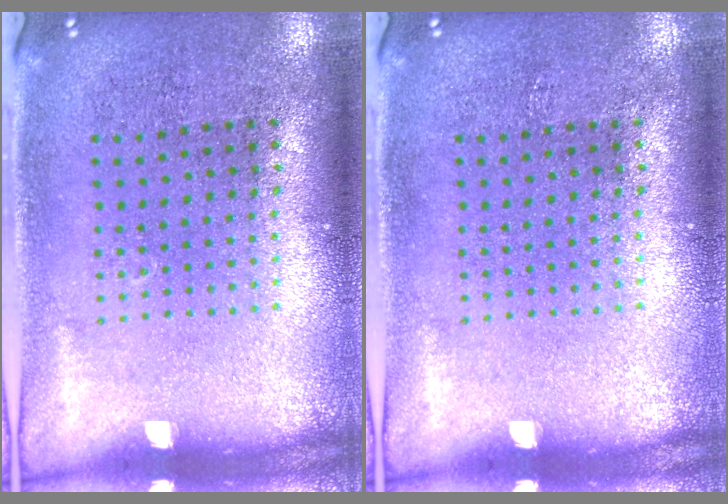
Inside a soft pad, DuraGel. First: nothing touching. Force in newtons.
{"total": 0.0}